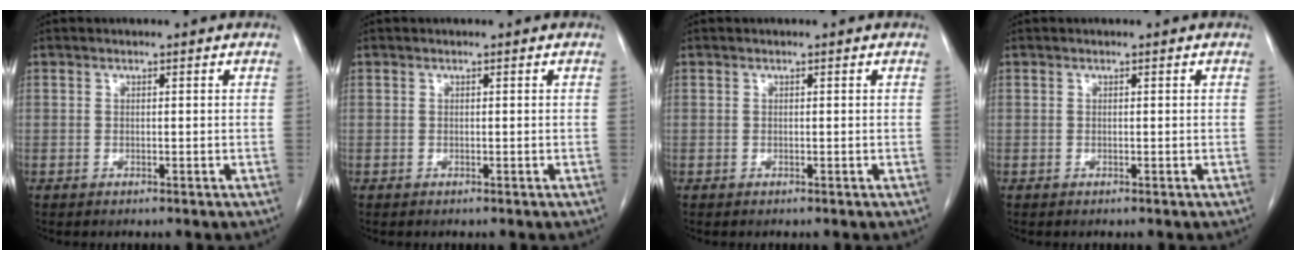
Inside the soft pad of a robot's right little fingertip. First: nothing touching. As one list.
[{"total": 0.0}, {"total": 0.0}, {"total": 0.0}]